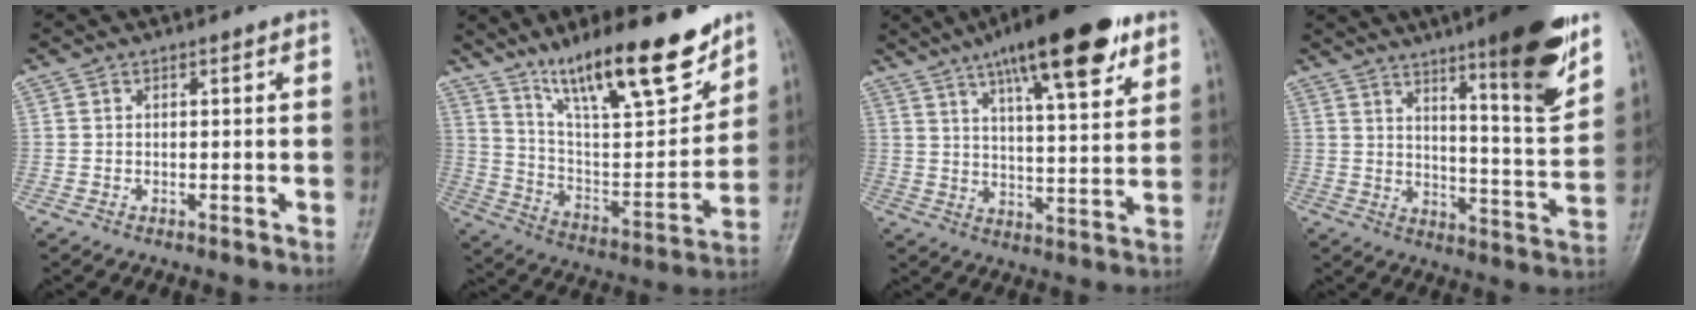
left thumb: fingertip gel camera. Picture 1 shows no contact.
{"total": 22.5, "force": [15.5, 5.6, 15.3], "torque": [-0.214, -0.076, 0.267]}
{"total": 20.0, "force": [11.9, 5.4, 15.1], "torque": [-0.213, -0.034, 0.186]}
{"total": 17.7, "force": [10.9, 2.3, 13.7], "torque": [-0.171, -0.065, 0.164]}